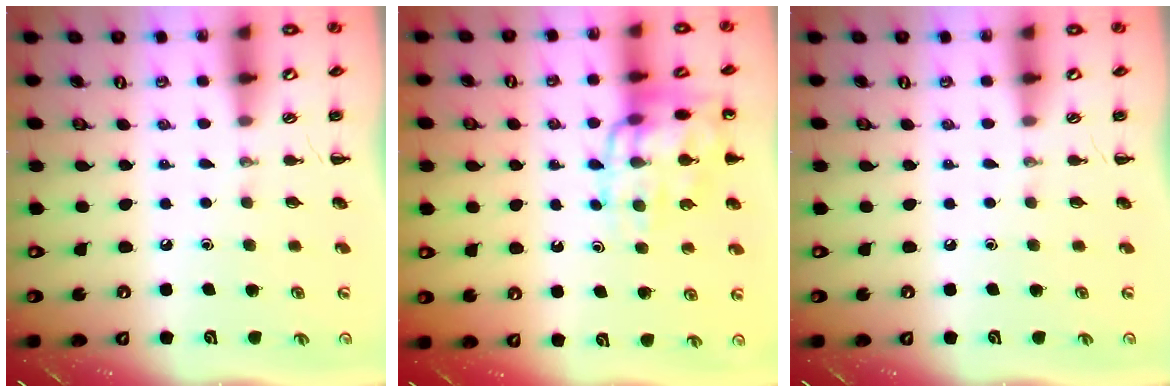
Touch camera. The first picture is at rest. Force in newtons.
{"total": 15.0, "press": 14.9, "slide": 1.6}
{"total": 0.0}